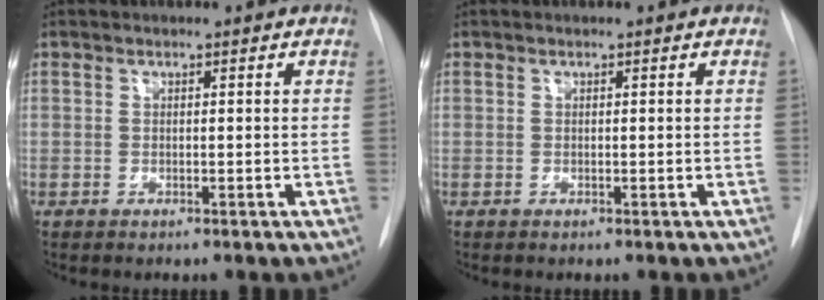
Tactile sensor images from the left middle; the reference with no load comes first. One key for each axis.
{"total": 0.0}